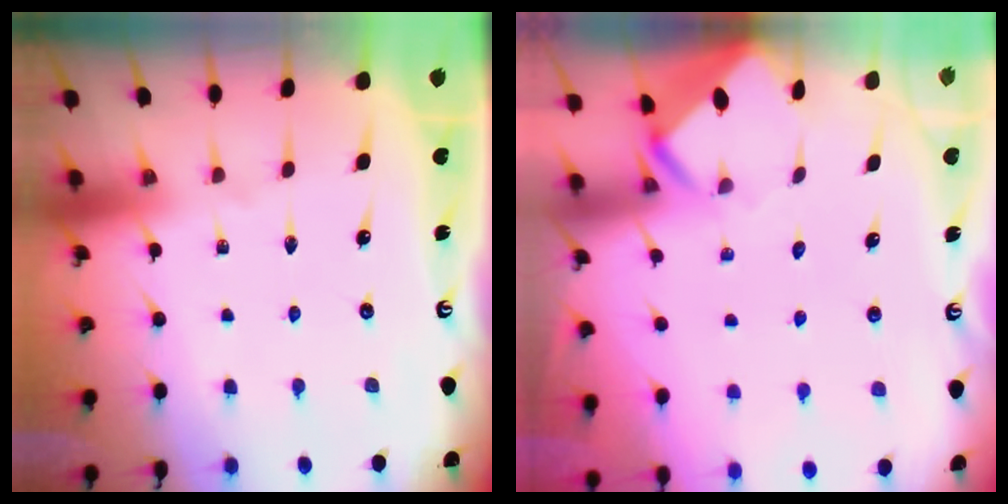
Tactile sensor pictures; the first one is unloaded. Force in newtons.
{"total": 3.4, "press": 3.4, "slide": 0.1}